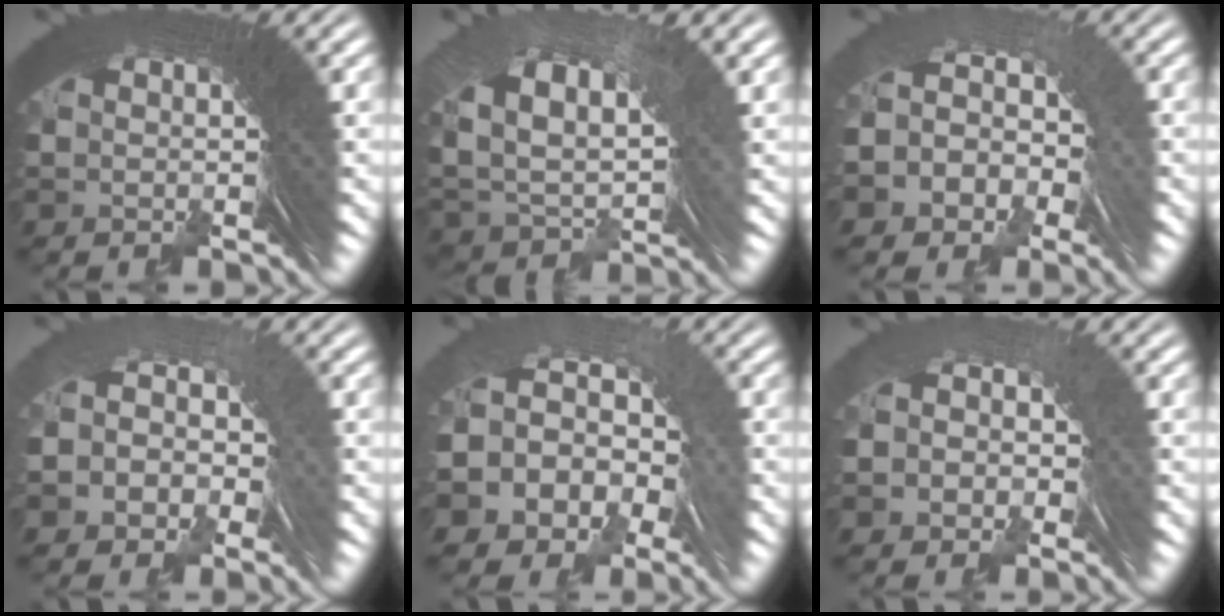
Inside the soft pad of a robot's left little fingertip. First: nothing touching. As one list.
[{"total": 6.8, "force": [0.7, 4.5, 5.0], "torque": [-0.107, -0.013, 0.022]}, {"total": 6.9, "force": [-0.6, 5.8, 3.8], "torque": [-0.088, -0.002, -0.020]}, {"total": 4.5, "force": [-0.8, 3.7, 2.5], "torque": [-0.052, 0.000, -0.022]}, {"total": 9.5, "force": [-0.6, 7.8, 5.4], "torque": [-0.138, -0.019, -0.010]}, {"total": 2.1, "force": [-0.9, 1.8, 0.8], "torque": [-0.020, -0.004, -0.020]}]